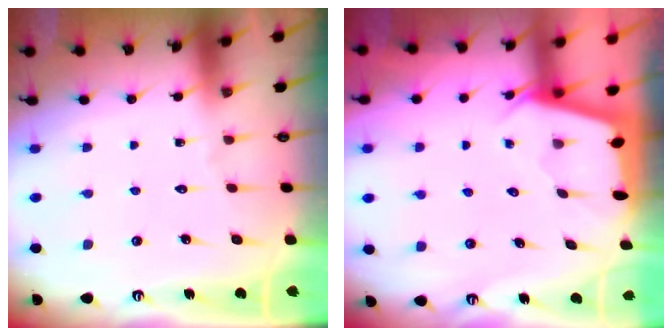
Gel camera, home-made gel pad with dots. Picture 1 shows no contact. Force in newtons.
{"total": 2.2, "press": 2.2, "slide": 0.3}